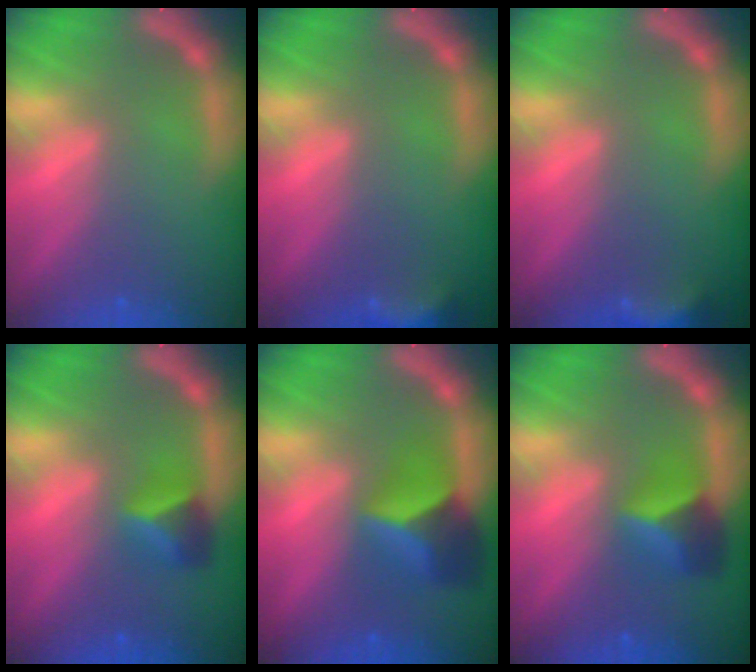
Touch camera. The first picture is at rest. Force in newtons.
{"total": 3.9}
{"total": 3.9}
{"total": 2.9}
{"total": 5.4}
{"total": 4.0}